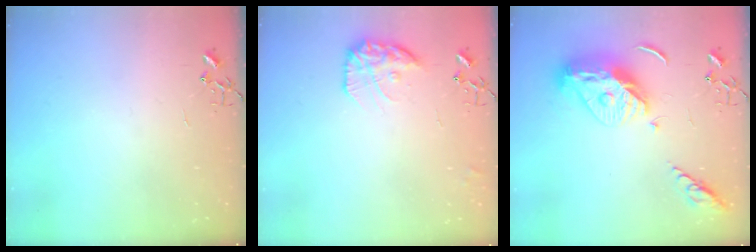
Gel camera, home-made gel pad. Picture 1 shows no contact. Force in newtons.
{"total": 14.0, "press": 14.0, "slide": 1.0}
{"total": 15.9, "press": 15.8, "slide": 1.5}